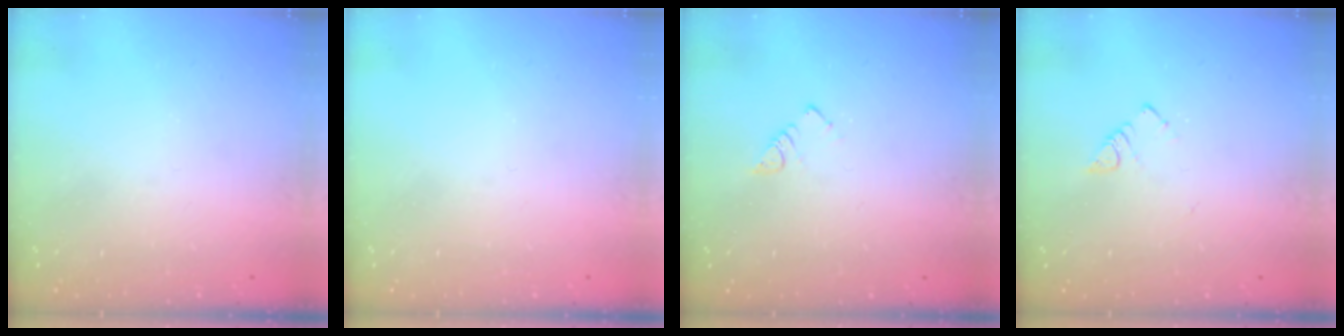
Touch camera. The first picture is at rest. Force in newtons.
{"total": 0.0}
{"total": 3.4, "press": 3.4, "slide": 0.5}
{"total": 2.7, "press": 2.7, "slide": 0.4}